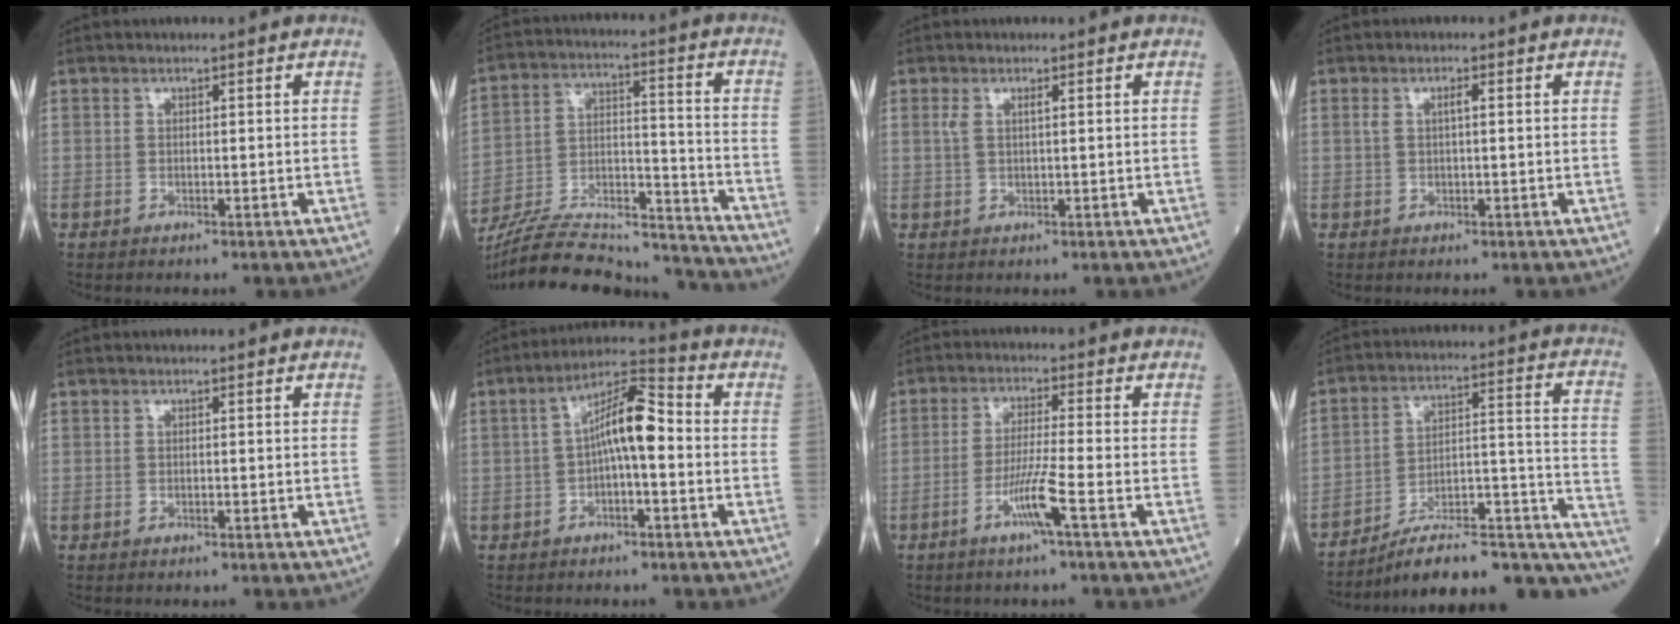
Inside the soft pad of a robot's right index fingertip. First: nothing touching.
{"total": 24.1, "force": [-22.7, 3.3, 7.3], "torque": [-0.133, 0.008, -0.354]}
{"total": 1.9, "force": [0.7, 0.4, 1.7], "torque": [-0.043, 0.012, 0.016]}
{"total": 1.8, "force": [0.4, 0.4, 1.7], "torque": [-0.040, 0.010, 0.010]}
{"total": 0.0}
{"total": 8.2, "force": [-0.4, 1.9, 8.0], "torque": [-0.139, 0.029, -0.012]}
{"total": 5.7, "force": [-2.8, -1.1, 4.8], "torque": [-0.094, -0.010, -0.058]}
{"total": 20.5, "force": [-15.1, 5.7, 12.7], "torque": [-0.102, 0.064, -0.212]}